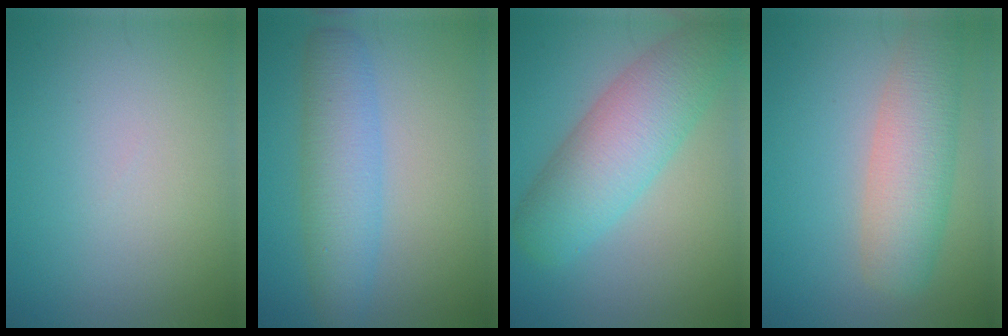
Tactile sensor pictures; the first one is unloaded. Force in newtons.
{"total": 4.9, "press": 4.9, "slide": 0.1}
{"total": 7.4, "press": 7.4, "slide": 0.1}
{"total": 5.7, "press": 5.7, "slide": 0.3}